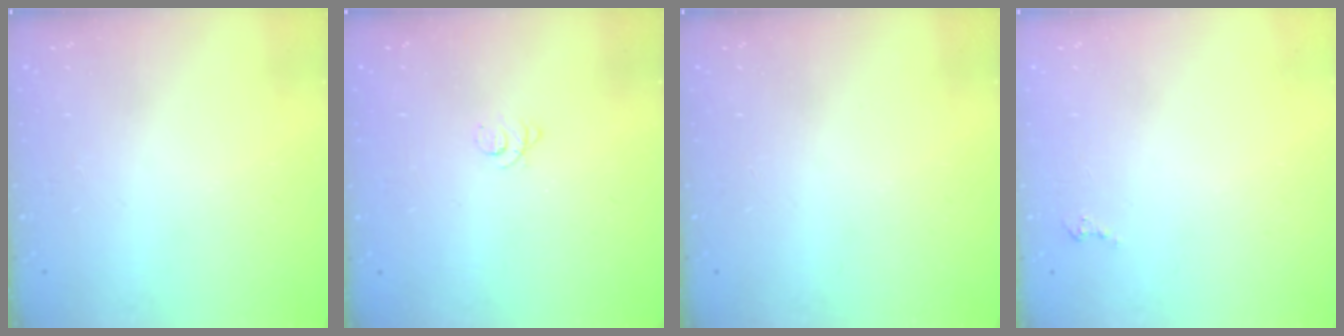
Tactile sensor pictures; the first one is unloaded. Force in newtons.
{"total": 2.4, "press": 2.4, "slide": 0.3}
{"total": 0.0}
{"total": 1.7, "press": 1.7, "slide": 0.1}